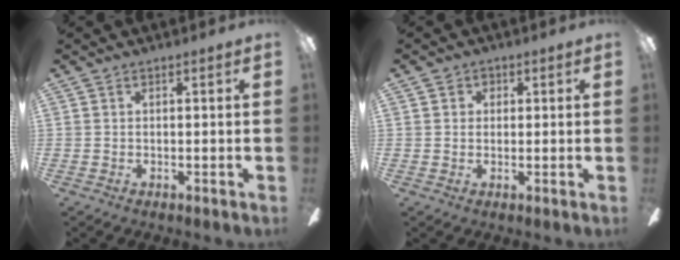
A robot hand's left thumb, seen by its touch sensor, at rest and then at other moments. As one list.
[{"total": 1.8, "force": [0.3, 1.7, 0.5], "torque": [-0.003, 0.004, 0.002]}]